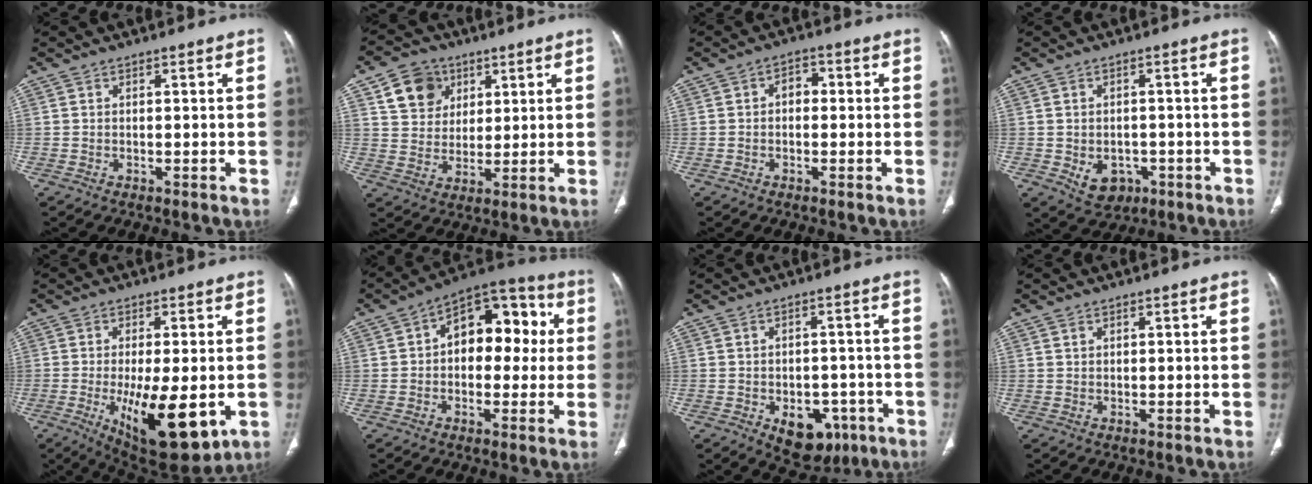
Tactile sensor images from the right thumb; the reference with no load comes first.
{"total": 9.8, "force": [4.5, 7.9, 3.7], "torque": [-0.035, -0.012, 0.084]}
{"total": 3.1, "force": [0.0, 2.3, 2.2], "torque": [-0.020, 0.014, -0.008]}
{"total": 6.4, "force": [-2.0, 5.0, 3.4], "torque": [-0.036, 0.013, -0.015]}
{"total": 16.4, "force": [-4.1, 6.1, 14.6], "torque": [-0.225, -0.021, -0.042]}
{"total": 15.0, "force": [2.0, 9.4, 11.6], "torque": [-0.110, 0.038, 0.019]}
{"total": 9.8, "force": [-4.2, 6.4, 6.1], "torque": [-0.050, 0.021, -0.043]}
{"total": 0.7, "force": [0.4, 0.5, 0.3], "torque": [-0.003, 0.000, 0.008]}